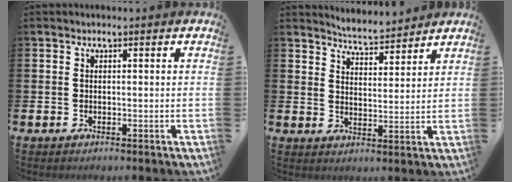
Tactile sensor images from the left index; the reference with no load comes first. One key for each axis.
{"total": 5.0, "fx": 5.0, "fy": 0.3, "fz": 0.0, "tx": -0.012, "ty": -0.033, "tz": 0.090}